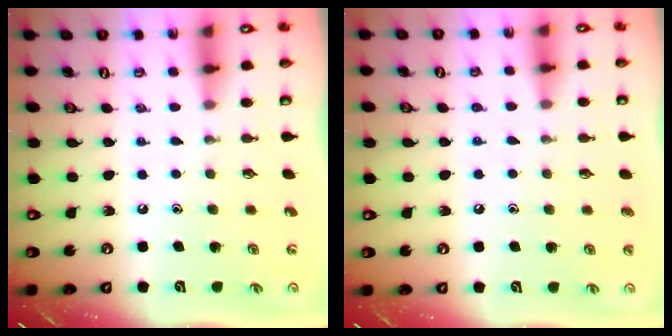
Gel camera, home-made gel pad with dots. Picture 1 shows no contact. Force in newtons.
{"total": 4.1, "press": 4.1, "slide": 0.4}